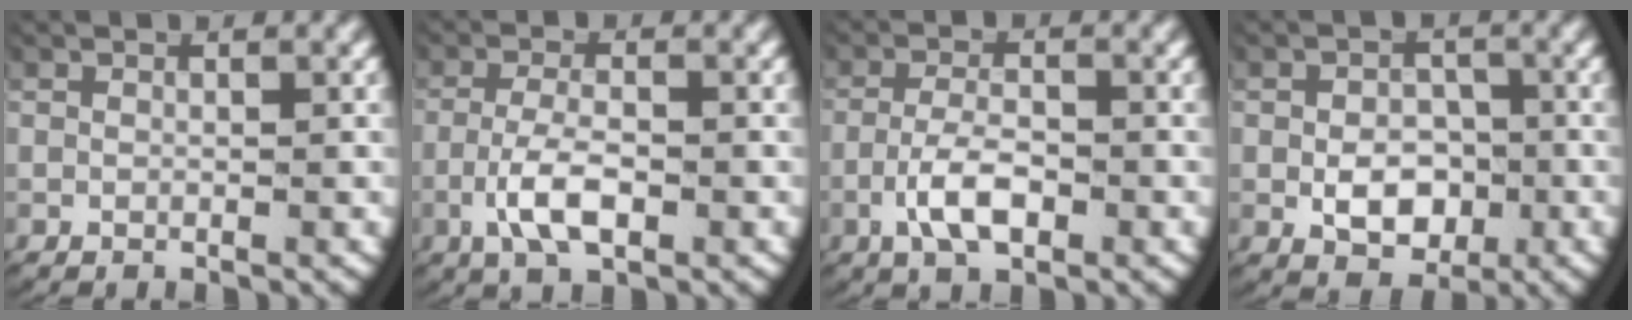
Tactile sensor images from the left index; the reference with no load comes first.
{"total": 4.0, "force": [-1.5, 1.6, 3.3], "torque": [-0.073, -0.014, -0.021]}
{"total": 4.0, "force": [-1.8, 1.7, 3.1], "torque": [-0.063, -0.011, -0.027]}
{"total": 4.3, "force": [-1.1, 3.2, 2.6], "torque": [-0.039, -0.021, -0.009]}